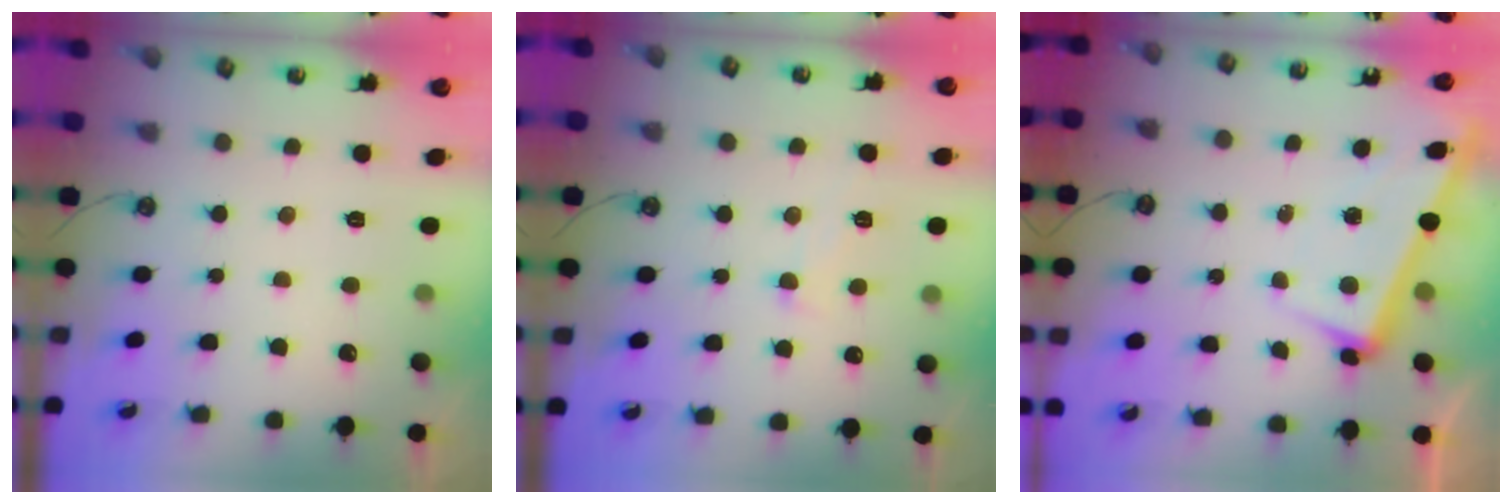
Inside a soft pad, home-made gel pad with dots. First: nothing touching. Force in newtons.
{"total": 2.1, "press": 2.0, "slide": 0.4}
{"total": 3.4, "press": 3.2, "slide": 1.1}